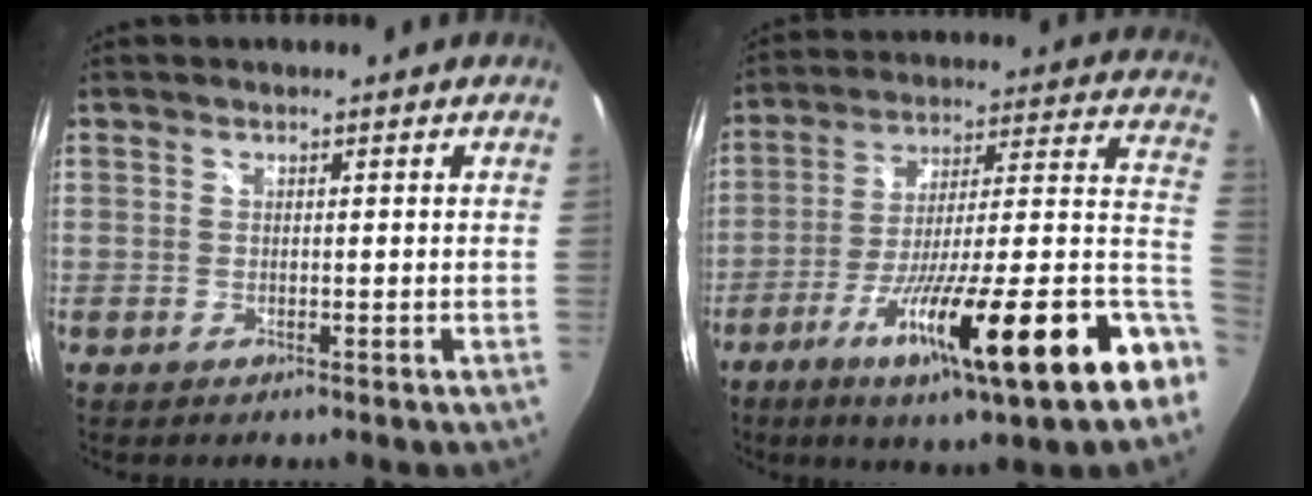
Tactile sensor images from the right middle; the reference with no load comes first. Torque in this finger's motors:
{"motor_torque": [2.14, 0.00, 1.05, 0.21]}